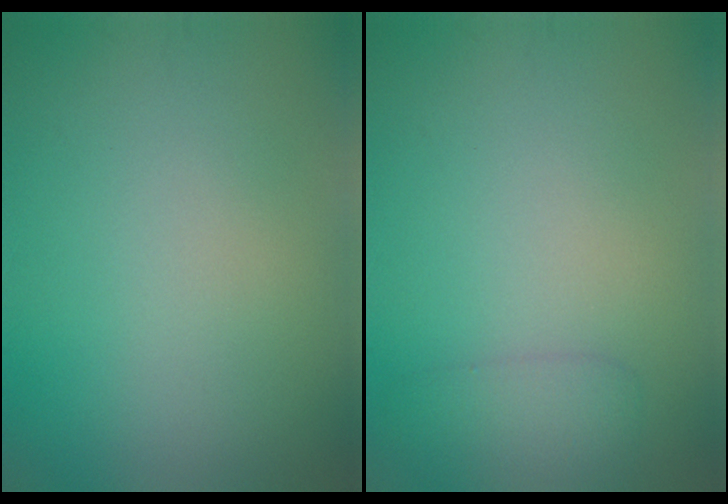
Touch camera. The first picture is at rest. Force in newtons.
{"total": 1.5, "press": 1.5, "slide": 0.2}